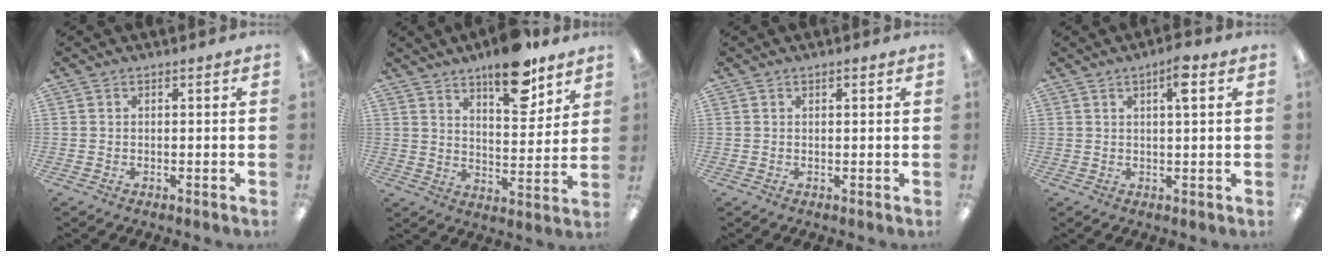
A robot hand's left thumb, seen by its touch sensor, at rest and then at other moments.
{"total": 14.4, "force": [10.6, 5.3, 8.0], "torque": [-0.104, -0.066, 0.180]}
{"total": 0.9, "force": [0.5, 0.1, 0.7], "torque": [-0.016, 0.001, 0.009]}
{"total": 5.3, "force": [2.6, 1.0, 4.5], "torque": [-0.071, -0.004, 0.037]}